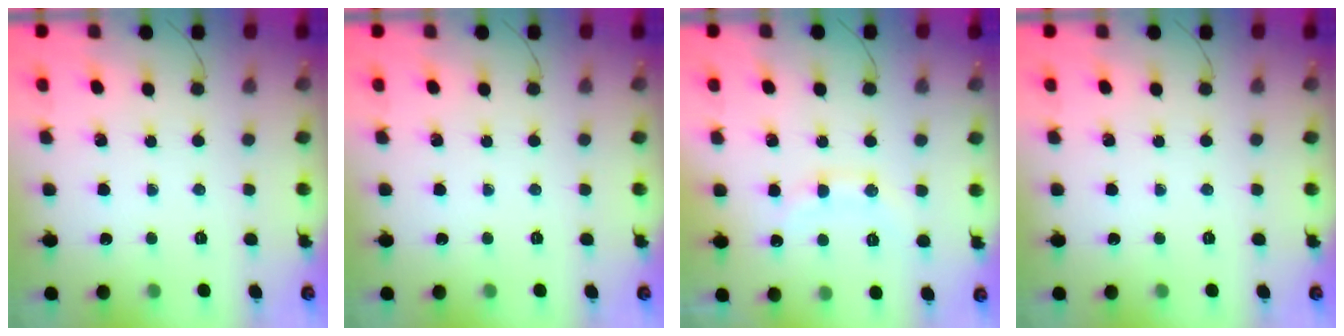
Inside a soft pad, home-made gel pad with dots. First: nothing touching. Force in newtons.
{"total": 0.0}
{"total": 10.3, "press": 10.2, "slide": 1.1}
{"total": 0.0}